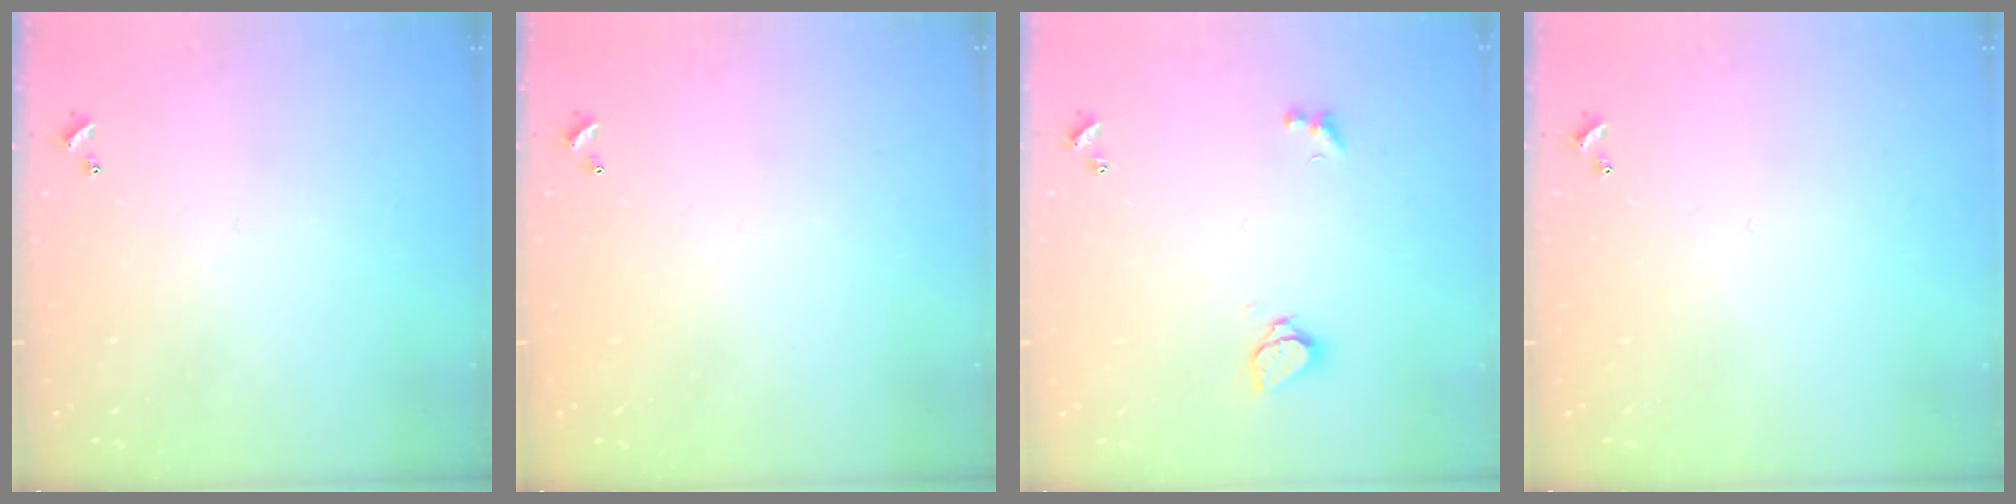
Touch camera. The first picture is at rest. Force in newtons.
{"total": 2.9, "press": 2.9, "slide": 0.1}
{"total": 1.6, "press": 1.5, "slide": 0.5}
{"total": 0.0}